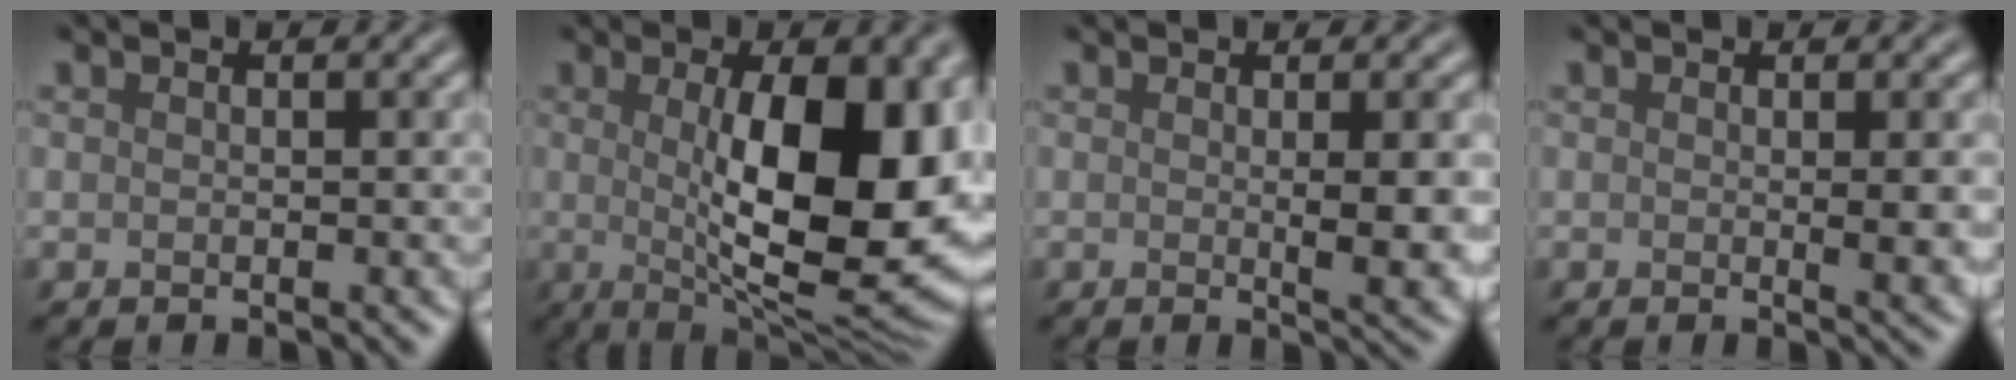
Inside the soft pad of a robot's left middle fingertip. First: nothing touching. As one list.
[{"total": 13.3, "force": [0.5, 4.6, 12.5], "torque": [-0.159, -0.005, 0.006]}, {"total": 4.0, "force": [0.1, 0.8, 4.0], "torque": [-0.053, -0.006, 0.005]}, {"total": 2.9, "force": [0.2, 0.7, 2.8], "torque": [-0.031, -0.003, 0.003]}]